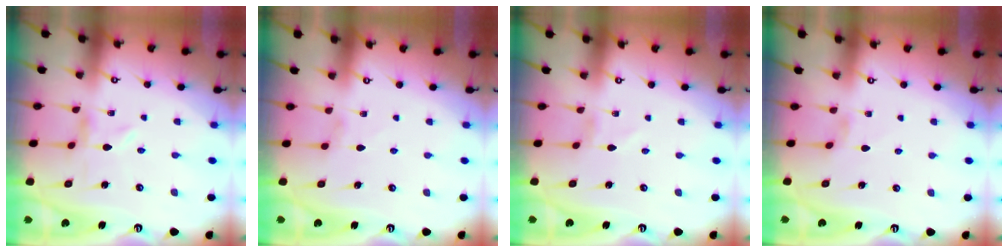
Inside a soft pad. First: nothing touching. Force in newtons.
{"total": 1.4, "press": 1.4, "slide": 0.3}
{"total": 1.3, "press": 1.3, "slide": 0.1}
{"total": 1.1, "press": 1.1, "slide": 0.3}